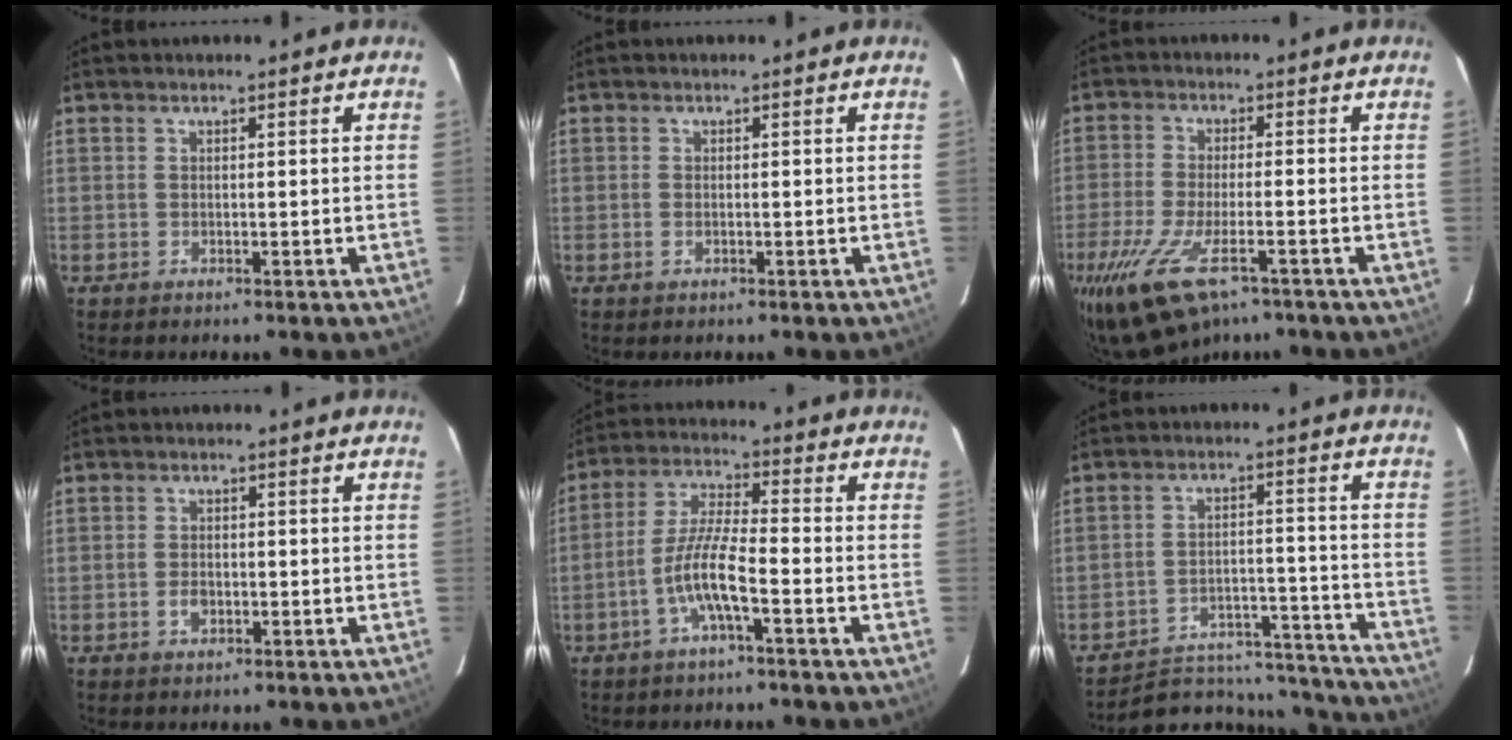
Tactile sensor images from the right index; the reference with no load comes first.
{"total": 0.8, "force": [-0.2, 0.4, 0.6], "torque": [-0.013, 0.000, -0.004]}
{"total": 14.8, "force": [-9.3, 4.9, 10.5], "torque": [-0.230, -0.051, -0.162]}
{"total": 2.5, "force": [-0.8, 1.8, 1.6], "torque": [-0.031, 0.001, -0.014]}
{"total": 7.8, "force": [-3.6, 0.8, 6.8], "torque": [-0.146, 0.006, -0.069]}
{"total": 18.8, "force": [-17.3, 6.3, 3.9], "torque": [-0.072, 0.045, -0.217]}